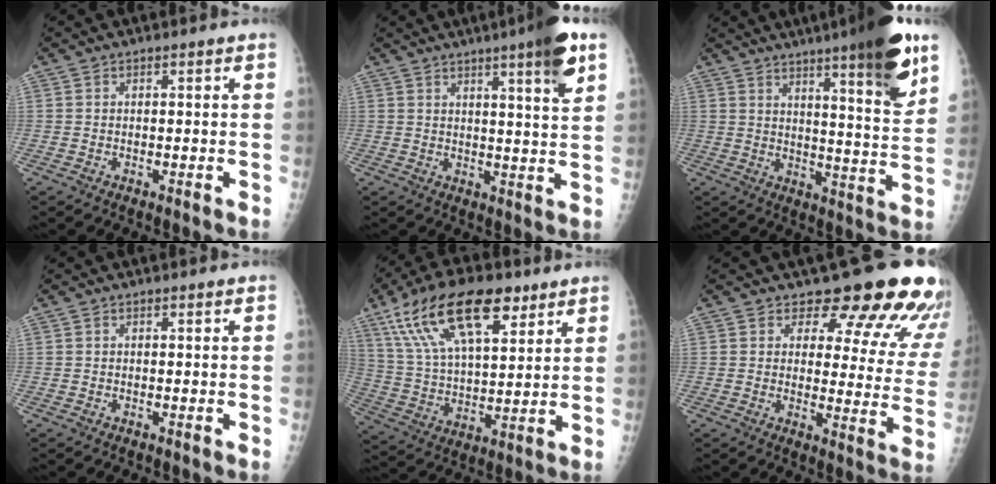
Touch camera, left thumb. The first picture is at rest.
{"total": 9.4, "force": [5.1, 0.5, 7.8], "torque": [-0.105, -0.023, 0.068]}
{"total": 17.5, "force": [10.3, 2.2, 13.9], "torque": [-0.173, -0.054, 0.147]}
{"total": 0.0}
{"total": 21.2, "force": [11.9, 9.1, 15.0], "torque": [-0.254, -0.021, 0.219]}
{"total": 17.5, "force": [14.3, 6.7, 7.5], "torque": [-0.038, -0.098, 0.154]}